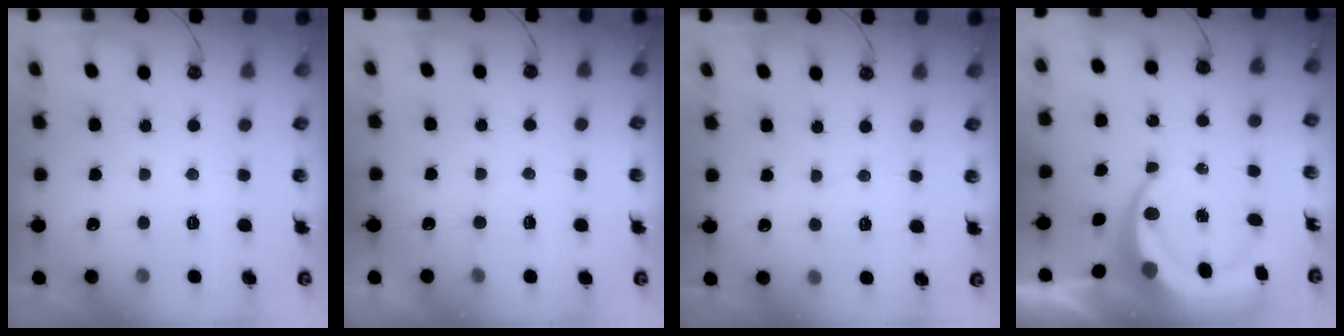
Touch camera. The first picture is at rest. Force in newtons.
{"total": 2.5, "press": 2.5, "slide": 0.1}
{"total": 2.3, "press": 2.3, "slide": 0.2}
{"total": 9.1, "press": 9.1, "slide": 1.1}